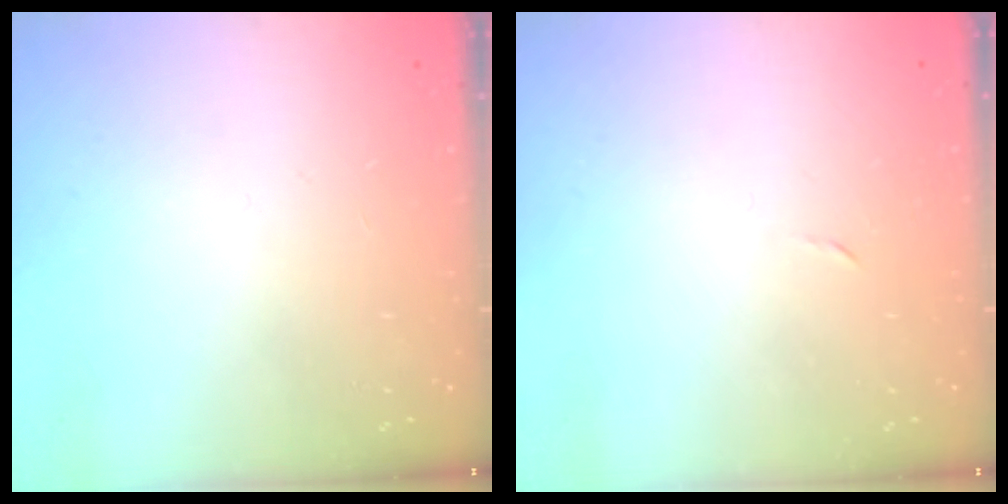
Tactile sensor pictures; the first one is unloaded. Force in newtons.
{"total": 2.3, "press": 2.3, "slide": 0.4}